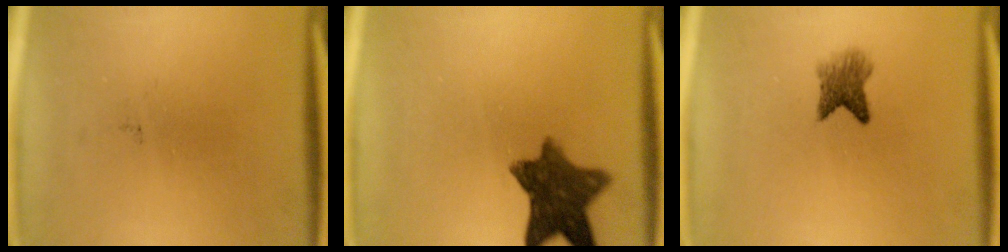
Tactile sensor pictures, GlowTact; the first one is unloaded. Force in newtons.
{"total": 10.1}
{"total": 3.5}